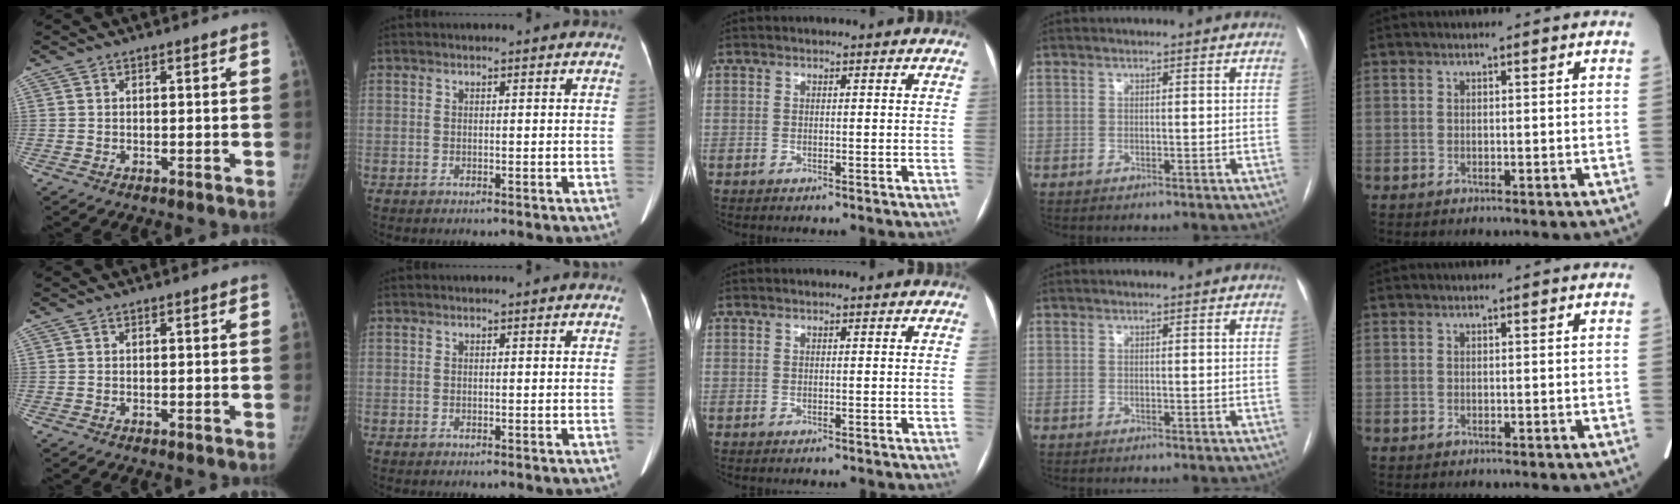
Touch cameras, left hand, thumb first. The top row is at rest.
{}